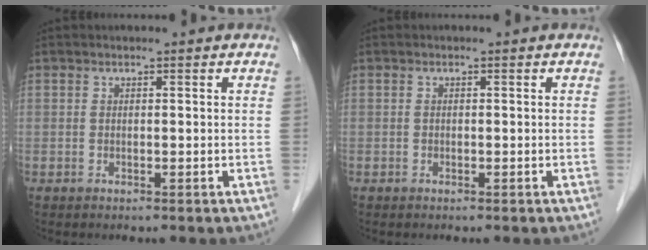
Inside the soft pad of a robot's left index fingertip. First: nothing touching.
{"total": 0.0}